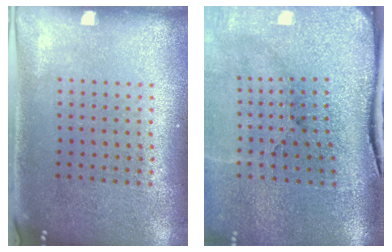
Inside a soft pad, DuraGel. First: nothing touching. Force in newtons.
{"total": 5.1, "press": 4.1, "slide": 3.1}